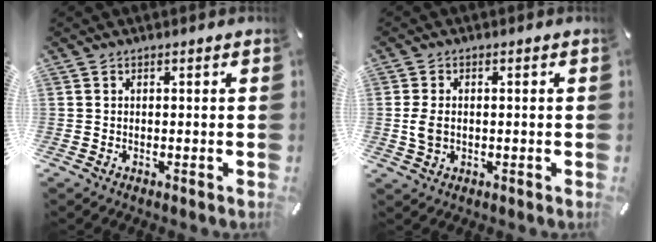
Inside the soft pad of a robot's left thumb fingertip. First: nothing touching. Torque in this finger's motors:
{"motor_torque": [0.39, 0.75, 0.04, 0.00, 0.14]}